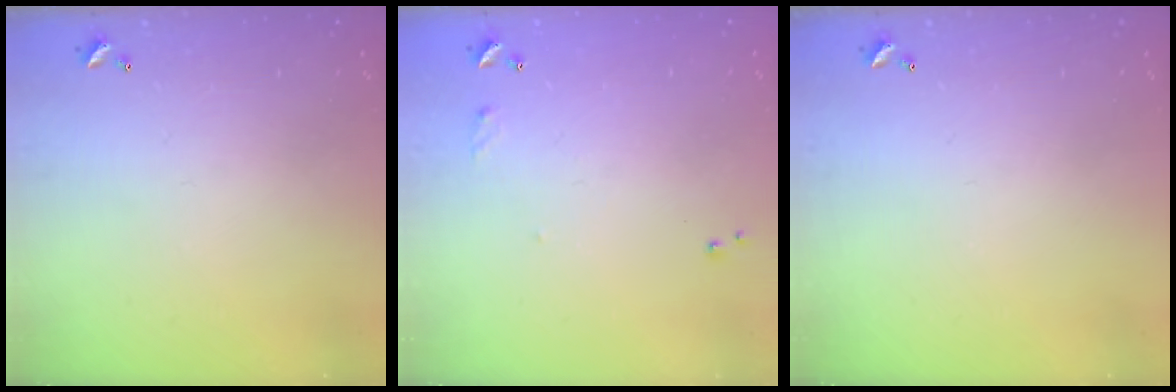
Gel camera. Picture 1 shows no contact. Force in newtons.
{"total": 6.5, "press": 6.5, "slide": 0.7}
{"total": 0.0}